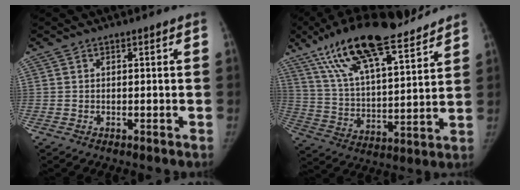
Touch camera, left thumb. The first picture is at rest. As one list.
[{"total": 23.0, "force": [16.4, 6.2, 14.9], "torque": [-0.237, -0.045, 0.285]}]